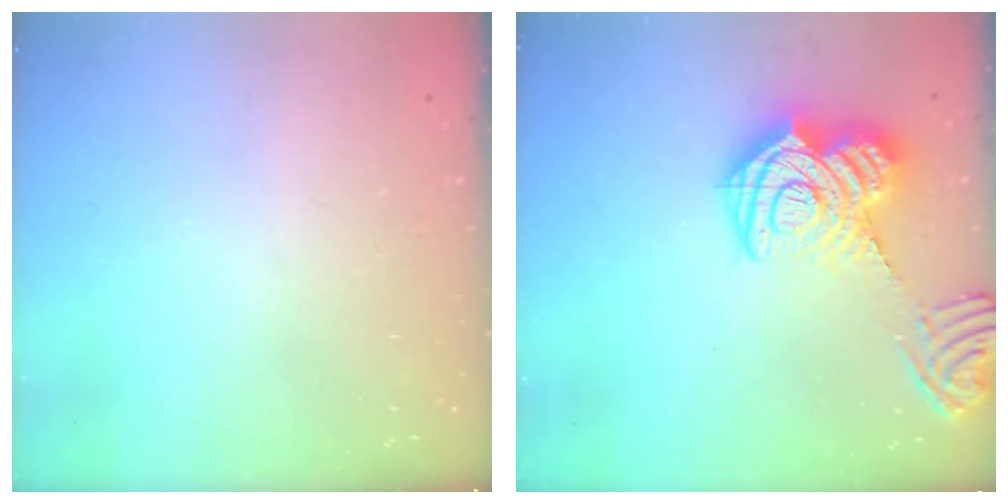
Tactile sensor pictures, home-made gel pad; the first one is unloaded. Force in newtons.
{"total": 20.4, "press": 20.3, "slide": 2.1}